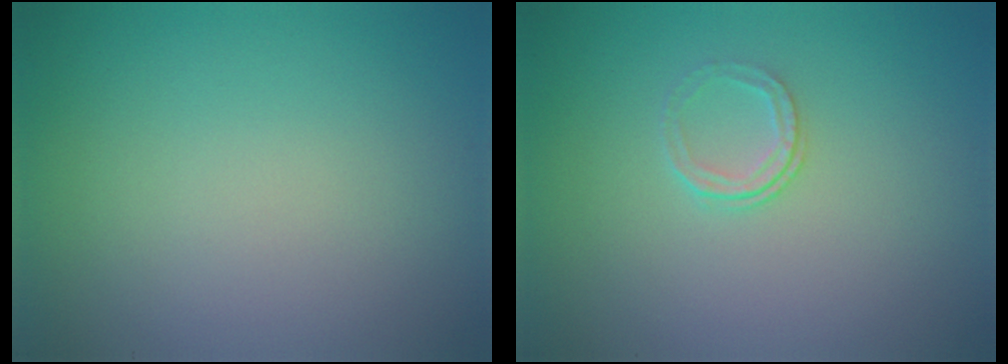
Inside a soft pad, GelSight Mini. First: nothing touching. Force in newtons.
{"total": 1.3, "press": 0.9, "slide": 0.9}